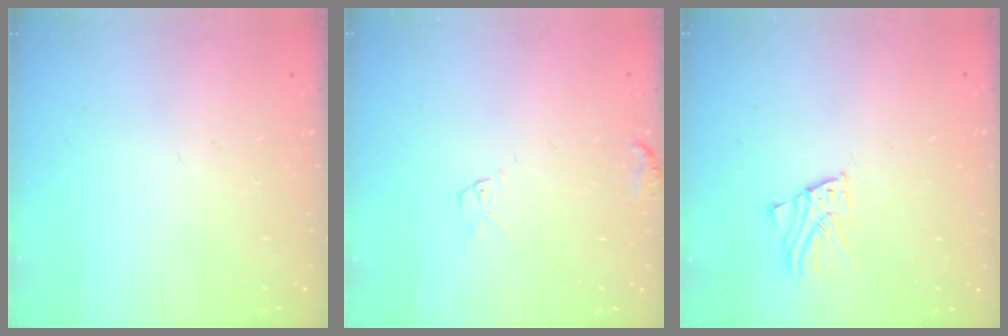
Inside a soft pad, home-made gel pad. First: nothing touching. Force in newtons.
{"total": 6.4, "press": 6.3, "slide": 0.5}
{"total": 2.5, "press": 2.5, "slide": 0.2}